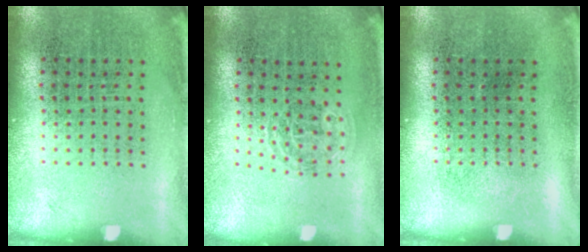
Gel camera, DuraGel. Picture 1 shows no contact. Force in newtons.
{"total": 0.8, "press": 0.6, "slide": 0.6}
{"total": 0.0}